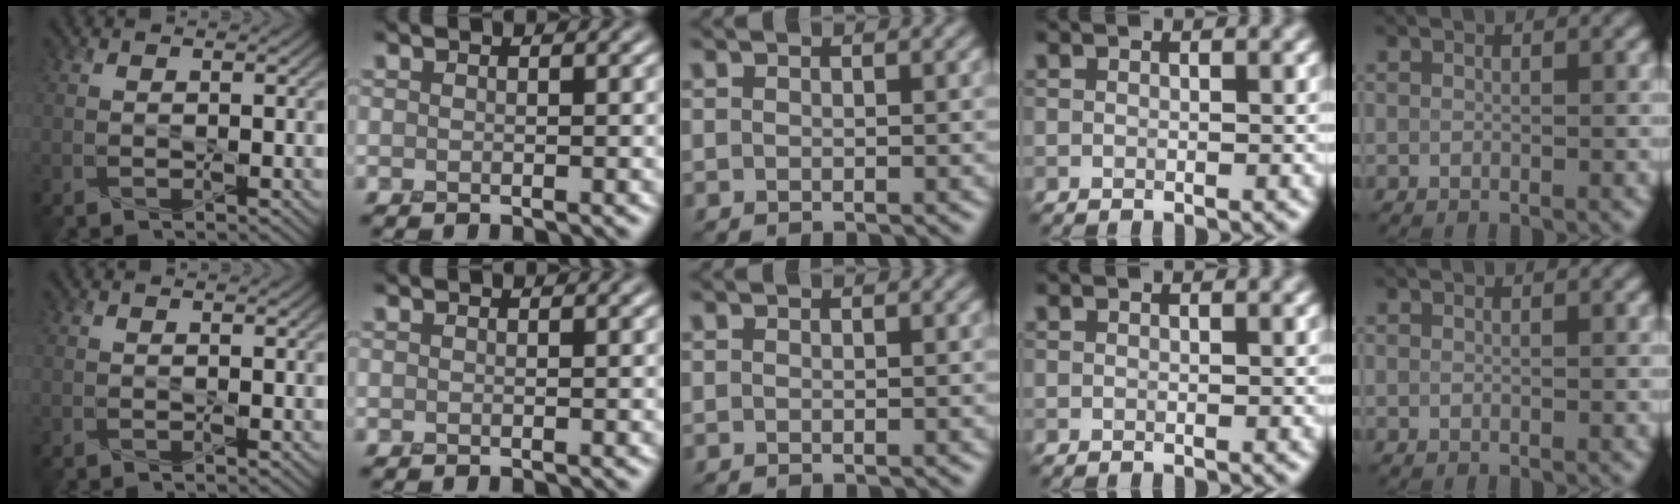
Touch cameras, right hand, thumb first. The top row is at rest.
{}